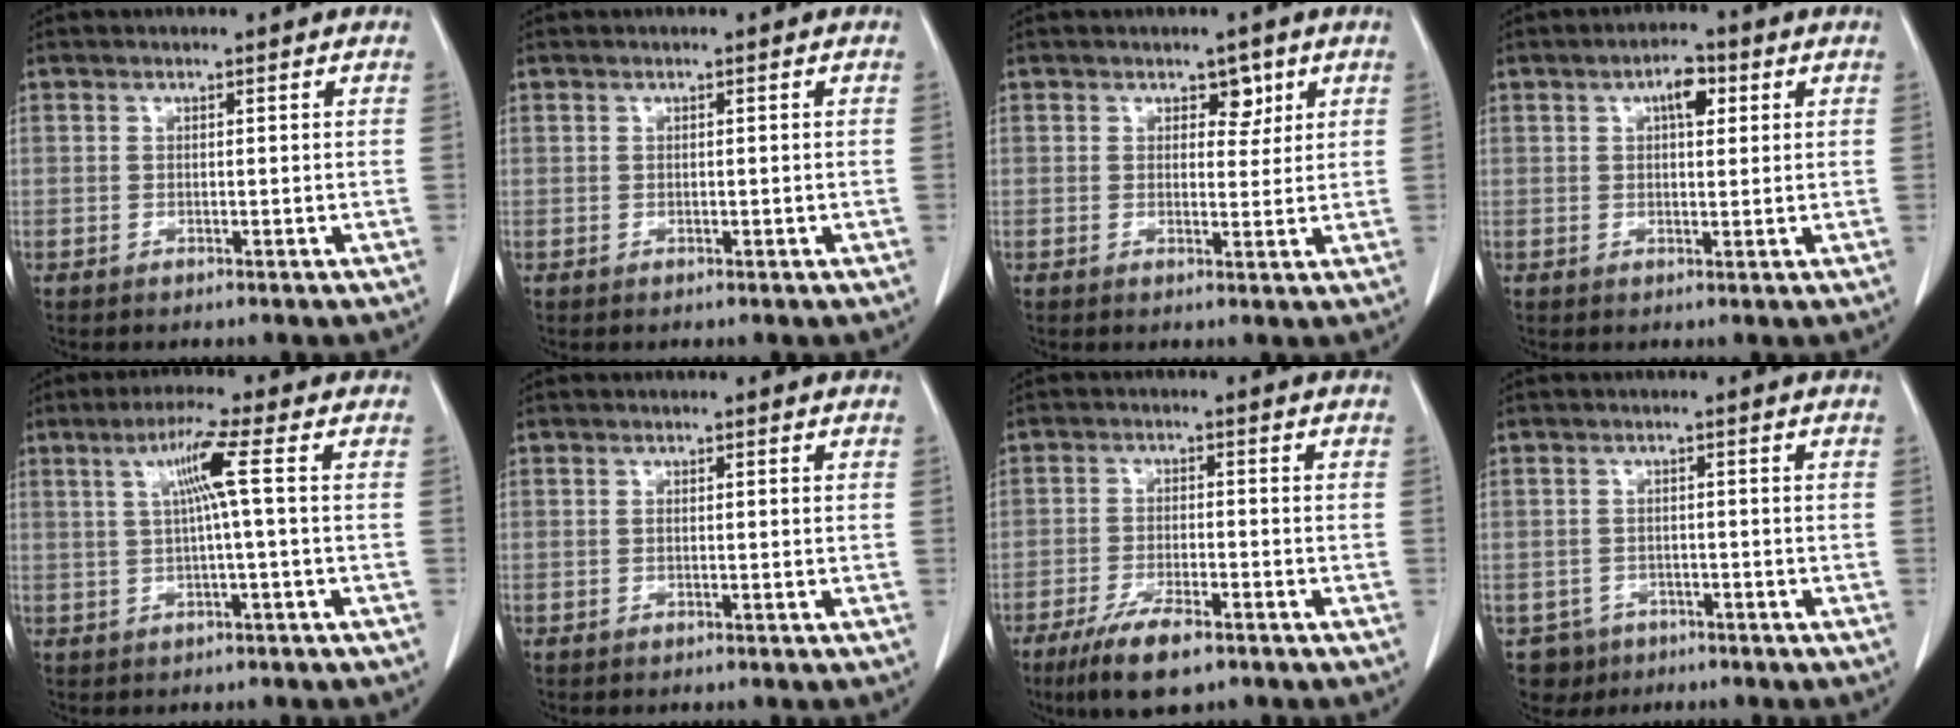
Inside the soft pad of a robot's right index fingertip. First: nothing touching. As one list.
[{"total": 0.0}, {"total": 2.8, "force": [1.5, 1.7, 1.6], "torque": [-0.012, -0.001, 0.021]}, {"total": 4.0, "force": [1.5, 1.6, 3.3], "torque": [-0.054, 0.009, 0.021]}, {"total": 5.4, "force": [1.0, -1.1, 5.2], "torque": [-0.099, 0.013, 0.022]}, {"total": 0.7, "force": [0.0, 0.2, 0.7], "torque": [-0.016, 0.003, 0.002]}, {"total": 7.9, "force": [-5.3, 1.8, 5.5], "torque": [-0.103, -0.014, -0.089]}, {"total": 4.5, "force": [-2.7, 3.6, -0.1], "torque": [0.001, 0.006, -0.040]}]